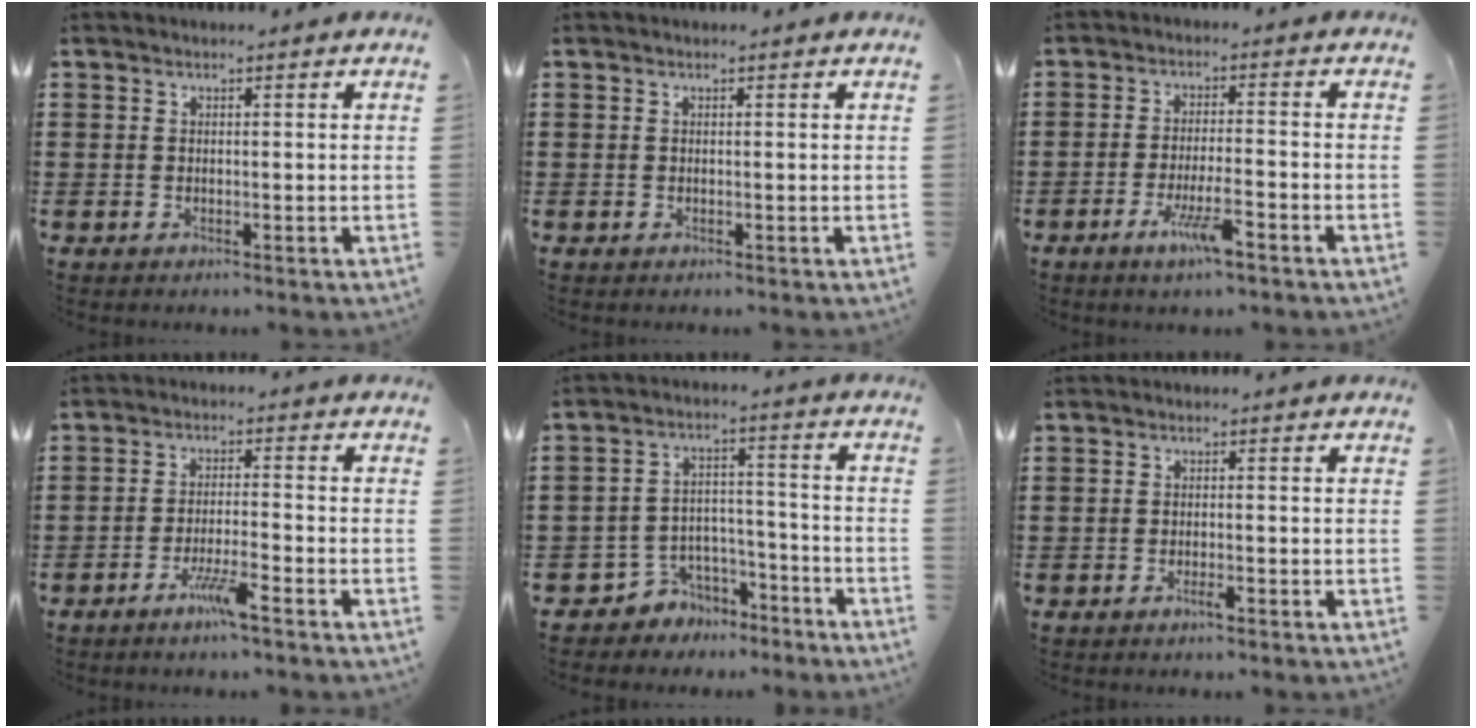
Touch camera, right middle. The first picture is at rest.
{"total": 0.0}
{"total": 5.6, "force": [-3.2, 0.8, 4.5], "torque": [-0.090, -0.008, -0.058]}
{"total": 4.7, "force": [-3.2, 0.2, 3.4], "torque": [-0.069, -0.006, -0.059]}
{"total": 5.1, "force": [-4.5, 2.3, 0.0], "torque": [-0.018, 0.006, -0.094]}
{"total": 1.5, "force": [-1.0, 0.2, 1.1], "torque": [-0.021, -0.004, -0.017]}